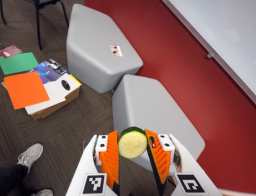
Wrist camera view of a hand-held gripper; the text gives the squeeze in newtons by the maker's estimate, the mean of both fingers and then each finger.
{"total": 10.8, "left": 11.8, "right": 9.7}